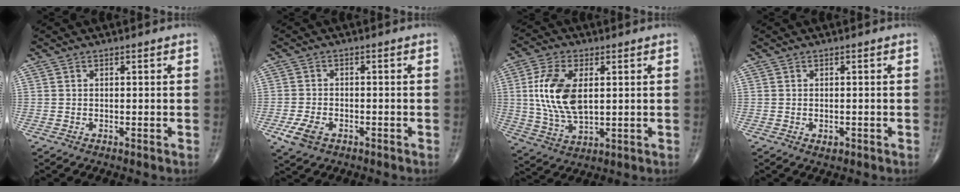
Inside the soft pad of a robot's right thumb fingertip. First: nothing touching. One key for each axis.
{"total": 4.9, "fx": -2.3, "fy": 3.0, "fz": 3.2, "tx": -0.068, "ty": 0.004, "tz": -0.040}
{"total": 13.7, "fx": 2.1, "fy": 7.4, "fz": 11.4, "tx": -0.225, "ty": -0.006, "tz": 0.043}
{"total": 1.3, "fx": -0.5, "fy": 0.9, "fz": 0.9, "tx": -0.012, "ty": -0.001, "tz": -0.004}